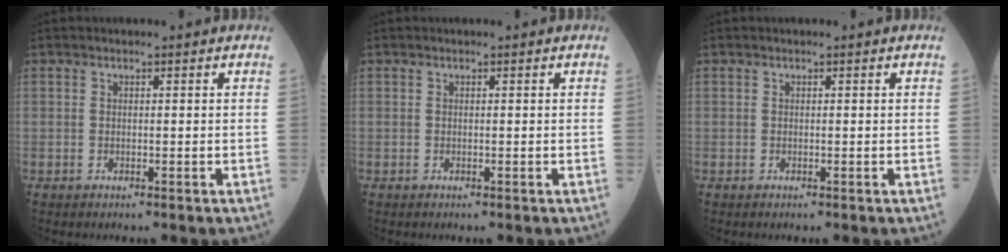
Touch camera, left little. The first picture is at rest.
{"total": 0.0}
{"total": 0.0}